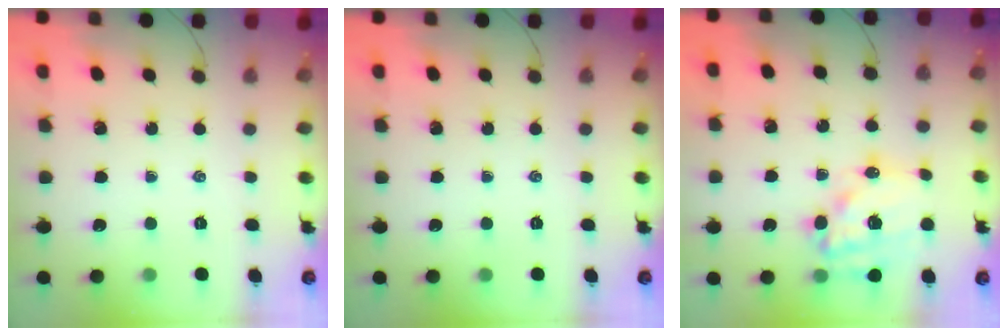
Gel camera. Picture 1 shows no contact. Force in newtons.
{"total": 0.0}
{"total": 15.6, "press": 15.2, "slide": 3.4}